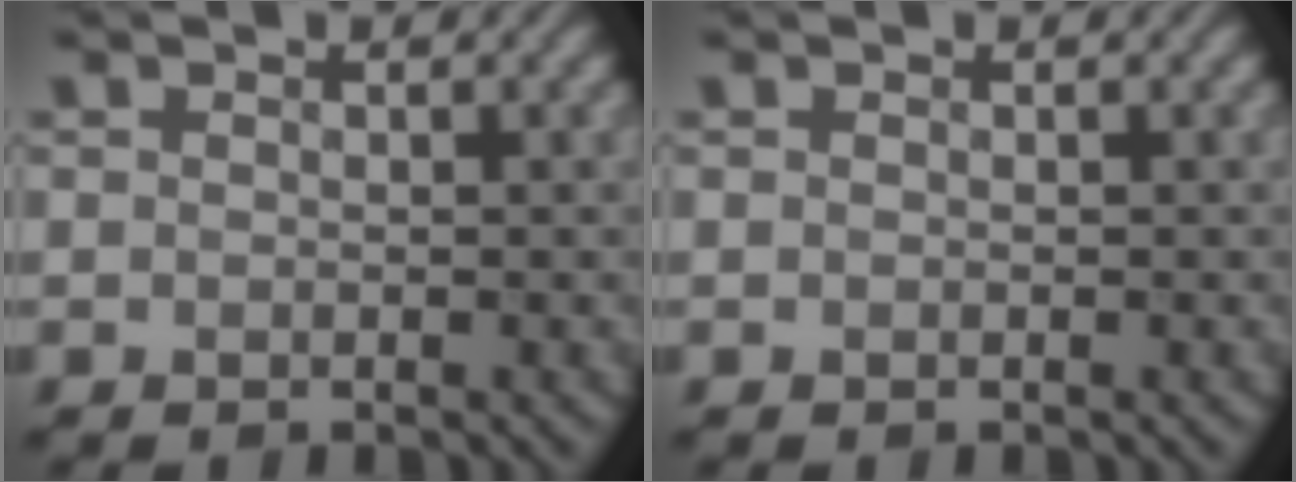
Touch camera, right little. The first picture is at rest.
{"total": 0.0}